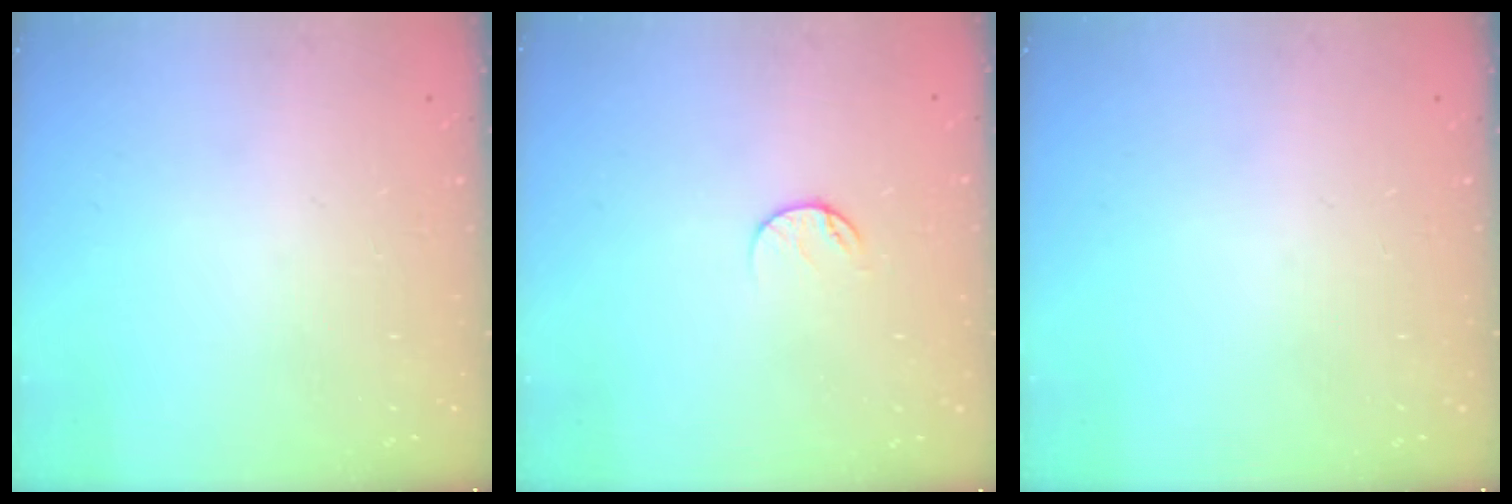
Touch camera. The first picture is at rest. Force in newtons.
{"total": 5.4, "press": 5.4, "slide": 0.6}
{"total": 0.0}